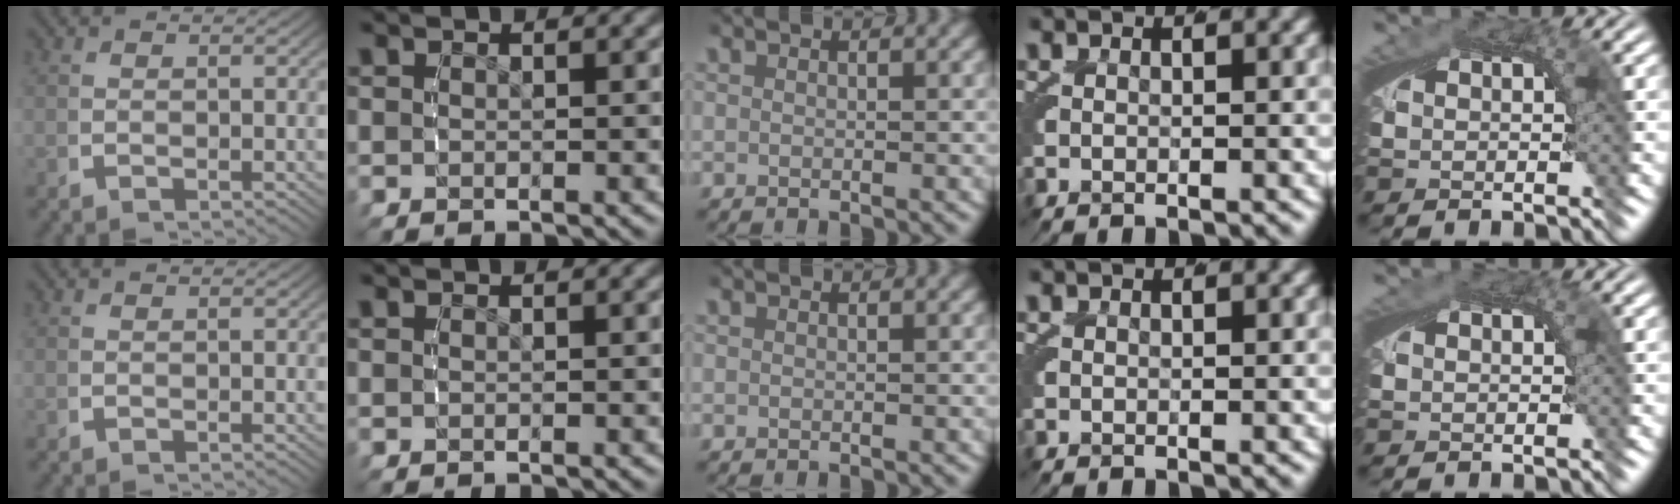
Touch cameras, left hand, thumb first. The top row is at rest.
{"little": {"total": 0.5, "force": [0.2, 0.2, 0.5], "torque": [-0.008, 0.001, 0.003]}}